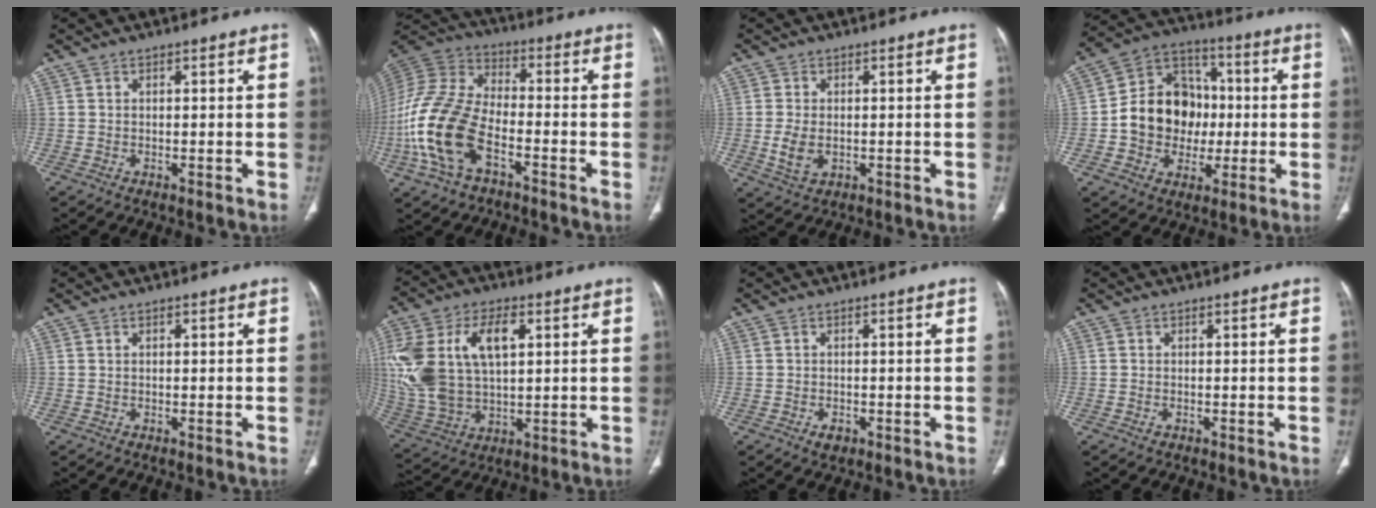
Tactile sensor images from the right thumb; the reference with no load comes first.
{"total": 18.5, "force": [-6.6, 9.9, 14.2], "torque": [-0.308, 0.032, -0.130]}
{"total": 4.7, "force": [-0.6, 3.0, 3.5], "torque": [-0.072, -0.007, -0.004]}
{"total": 14.9, "force": [-0.7, 12.4, 8.2], "torque": [-0.085, 0.030, -0.012]}
{"total": 0.5, "force": [0.2, 0.3, 0.4], "torque": [-0.008, 0.003, 0.003]}
{"total": 19.7, "force": [4.9, 11.4, 15.3], "torque": [-0.321, 0.004, 0.097]}
{"total": 1.9, "force": [-0.9, 1.3, 1.1], "torque": [-0.014, 0.002, -0.009]}
{"total": 0.6, "force": [-0.3, 0.4, 0.3], "torque": [-0.010, 0.004, -0.004]}